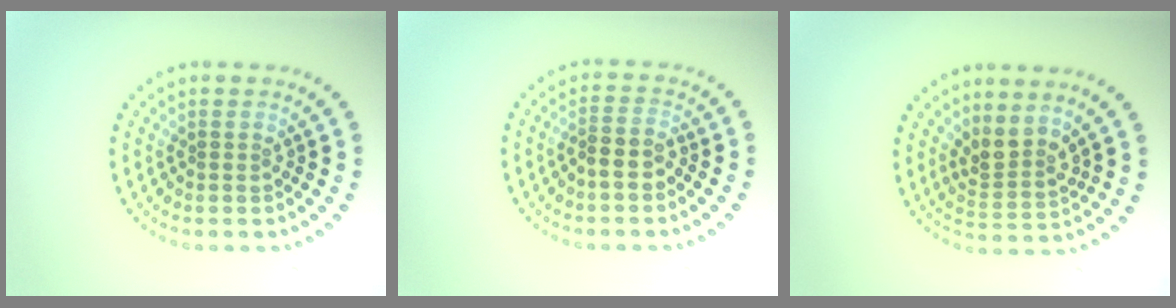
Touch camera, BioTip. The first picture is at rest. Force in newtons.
{"total": 1.4, "press": 1.3, "slide": 0.7}
{"total": 2.6, "press": 1.8, "slide": 1.9}